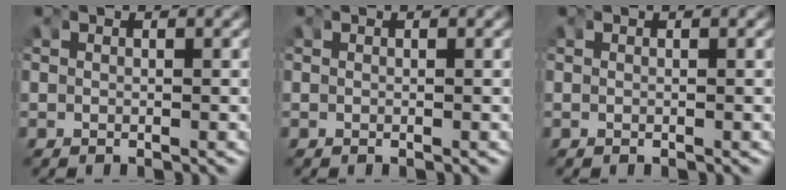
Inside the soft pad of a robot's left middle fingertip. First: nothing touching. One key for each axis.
{"total": 0.0}
{"total": 0.0}